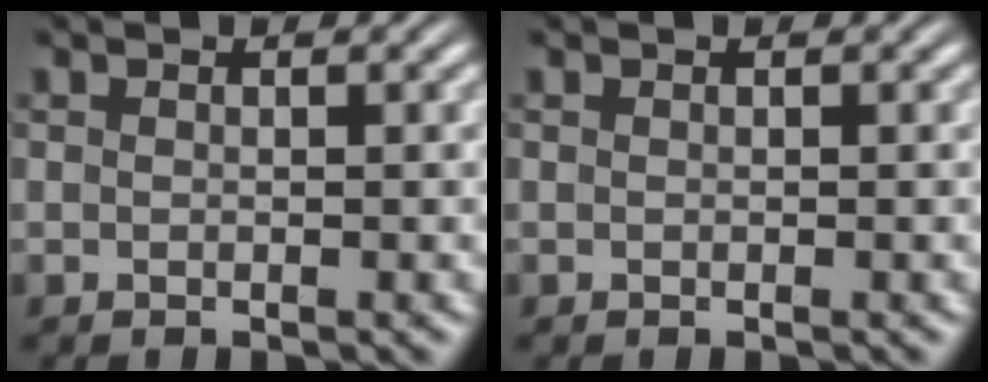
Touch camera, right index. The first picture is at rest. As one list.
[{"total": 0.0}]